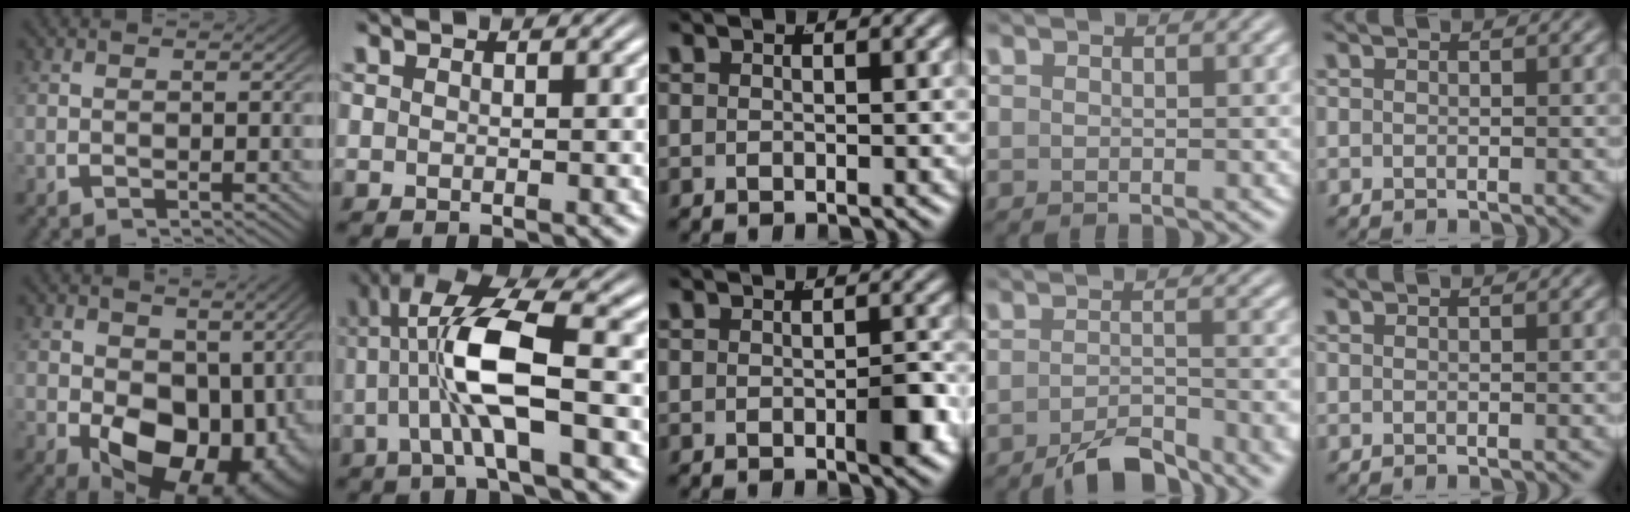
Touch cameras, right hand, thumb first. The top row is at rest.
{"thumb": {"total": 12.2, "force": [-1.2, 8.4, 8.8], "torque": [-0.148, -0.065, 0.011]}, "index": {"total": 6.9, "force": [0.8, 2.6, 6.4], "torque": [-0.130, -0.004, 0.012]}, "middle": {"total": 2.3, "force": [-0.7, 0.8, 2.0], "torque": [-0.030, -0.005, -0.014]}, "ring": {"total": 4.1, "force": [-3.5, 0.6, 2.0], "torque": [-0.029, -0.006, -0.059]}}